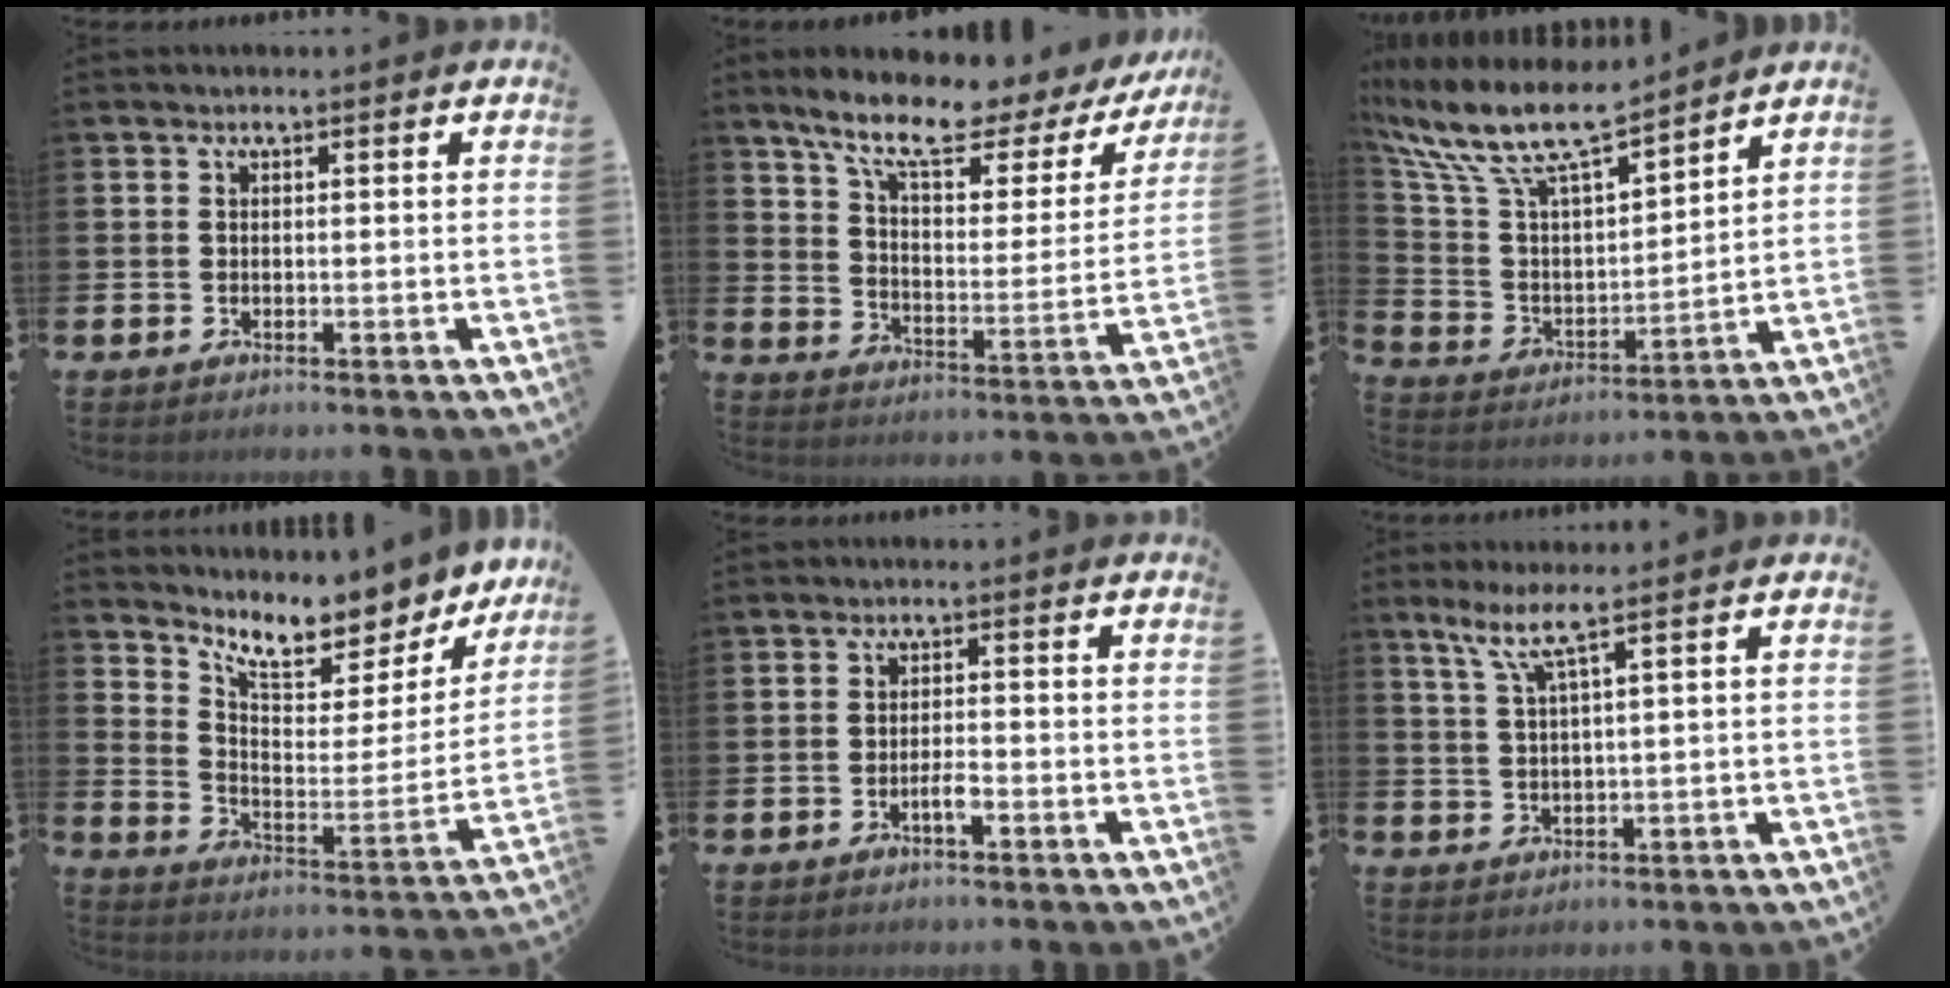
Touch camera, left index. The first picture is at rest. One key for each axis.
{"total": 10.6, "fx": 8.5, "fy": 2.9, "fz": 5.6, "tx": -0.141, "ty": -0.050, "tz": 0.142}
{"total": 11.0, "fx": 9.5, "fy": 2.2, "fz": 5.2, "tx": -0.146, "ty": -0.055, "tz": 0.165}
{"total": 9.2, "fx": 8.5, "fy": 2.3, "fz": 2.3, "tx": -0.066, "ty": -0.071, "tz": 0.148}
{"total": 2.0, "fx": -0.9, "fy": 0.4, "fz": 1.7, "tx": -0.035, "ty": 0.003, "tz": -0.016}
{"total": 4.5, "fx": 2.9, "fy": -0.1, "fz": 3.5, "tx": -0.077, "ty": -0.002, "tz": 0.049}